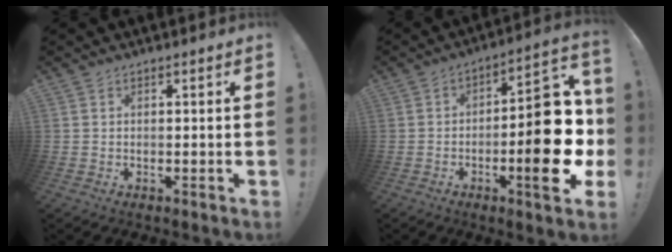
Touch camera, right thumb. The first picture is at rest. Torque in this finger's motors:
{"motor_torque": [0.62, 1.36, 1.73, -0.64, 0.13]}